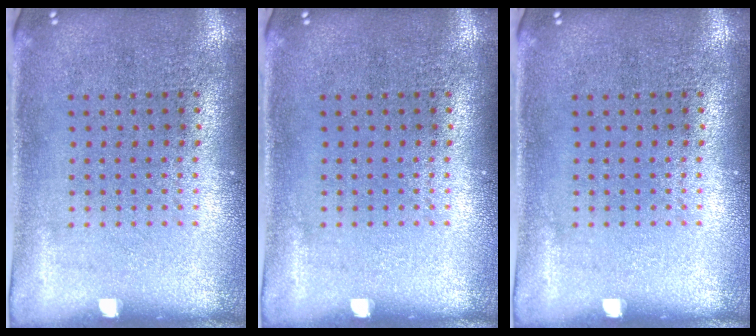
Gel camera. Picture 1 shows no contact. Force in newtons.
{"total": 0.0}
{"total": 0.0}